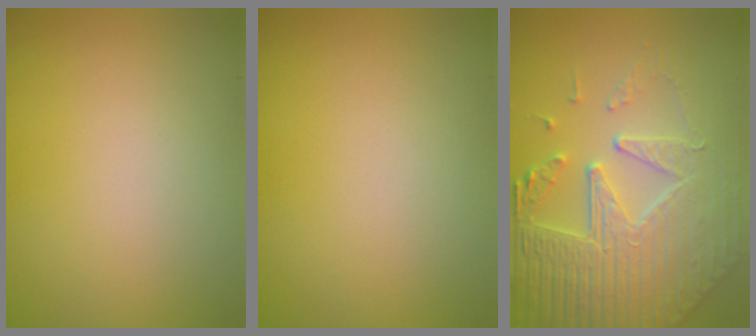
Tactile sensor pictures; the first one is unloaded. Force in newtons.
{"total": 0.0}
{"total": 8.5, "press": 5.9, "slide": 6.1}